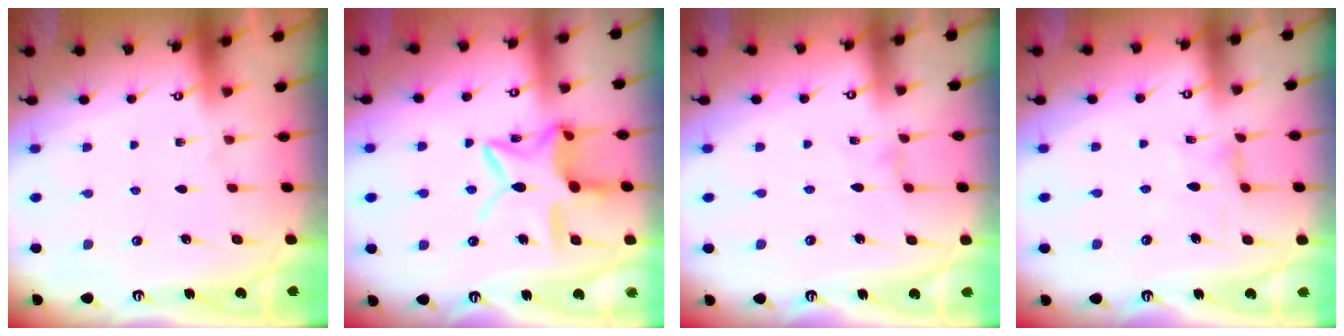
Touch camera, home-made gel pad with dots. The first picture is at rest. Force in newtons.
{"total": 13.9, "press": 13.8, "slide": 1.0}
{"total": 0.8, "press": 0.8, "slide": 0.2}
{"total": 1.7, "press": 1.7, "slide": 0.3}